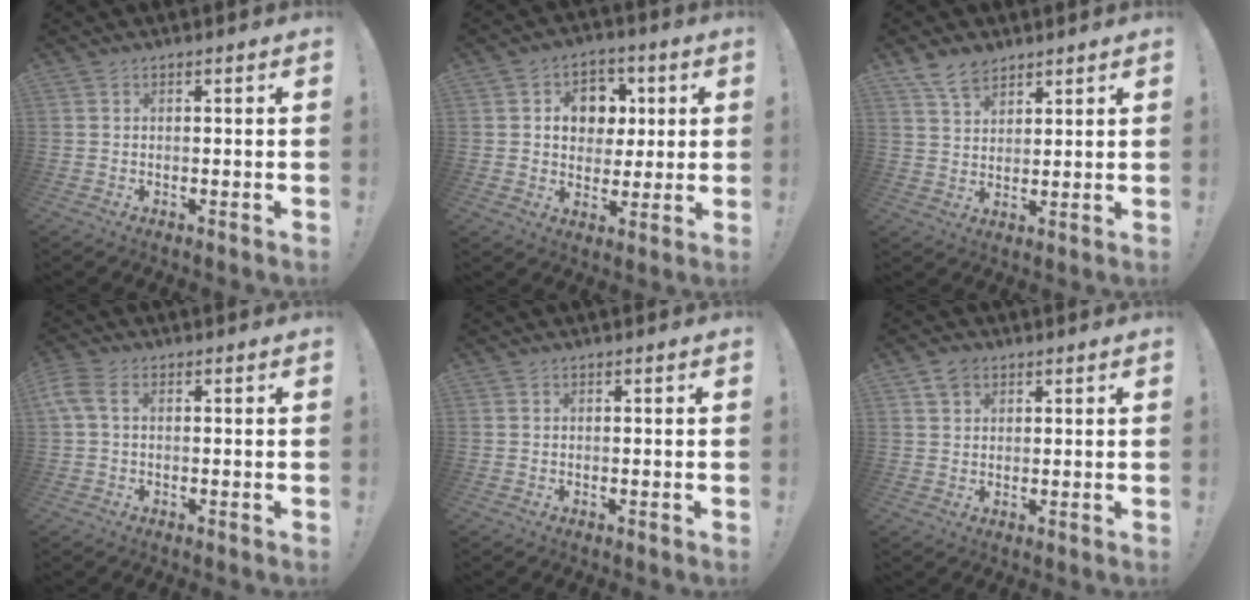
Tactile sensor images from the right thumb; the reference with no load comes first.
{"total": 10.2, "force": [2.4, 8.9, 4.5], "torque": [-0.053, -0.006, 0.051]}
{"total": 7.8, "force": [5.9, 4.2, 2.8], "torque": [-0.059, -0.025, 0.115]}
{"total": 4.3, "force": [0.9, 2.6, 3.3], "torque": [-0.076, 0.001, 0.017]}
{"total": 0.0}
{"total": 3.9, "force": [2.3, 2.9, 1.2], "torque": [-0.015, -0.005, 0.043]}